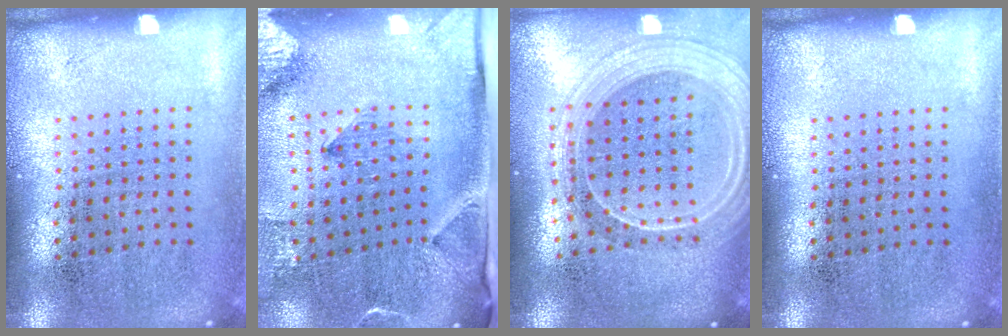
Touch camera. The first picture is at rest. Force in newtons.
{"total": 3.3, "press": 2.3, "slide": 2.4}
{"total": 2.3, "press": 2.0, "slide": 1.1}
{"total": 0.0}